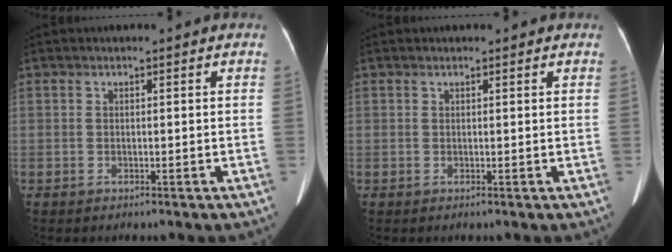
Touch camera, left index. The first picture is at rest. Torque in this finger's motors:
{"motor_torque": [0.09, 0.01, -0.07, -0.01]}